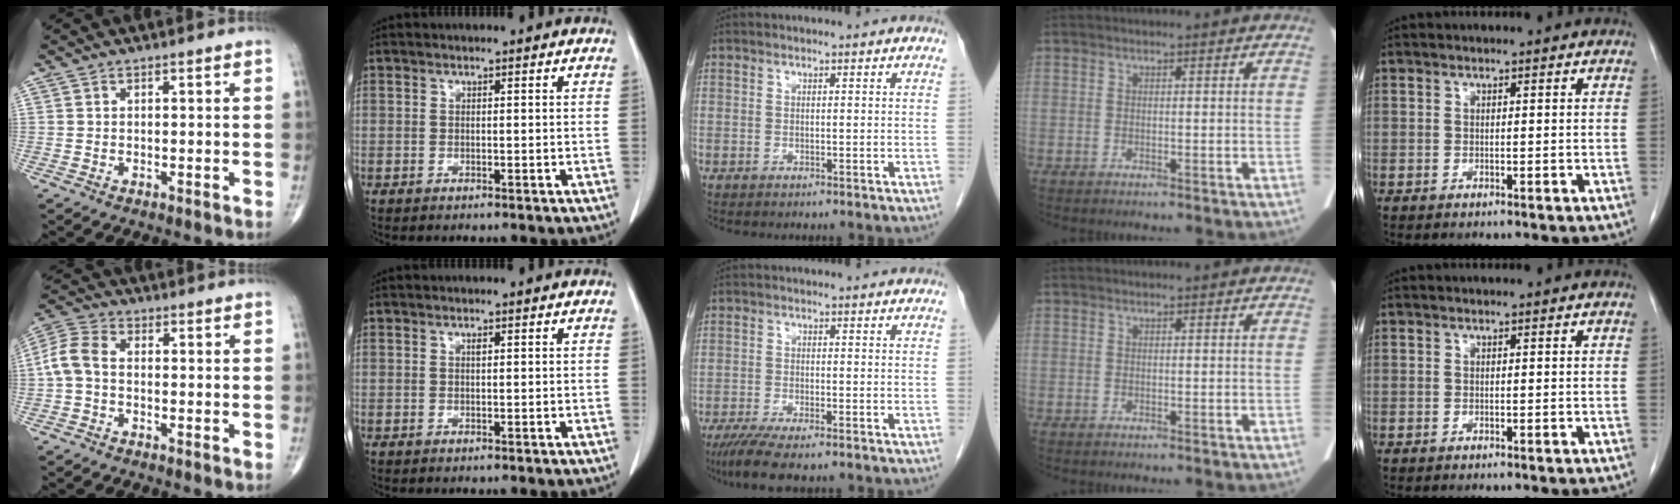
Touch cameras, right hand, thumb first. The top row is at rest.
{"thumb": {"total": 5.9, "force": [-0.7, 3.7, 4.5], "torque": [-0.098, 0.017, -0.026]}, "index": {"total": 0.6, "force": [0.3, 0.2, 0.5], "torque": [-0.008, -0.001, 0.003]}, "middle": {"total": 6.2, "force": [-4.7, 0.7, 4.0], "torque": [-0.067, -0.015, -0.076]}}